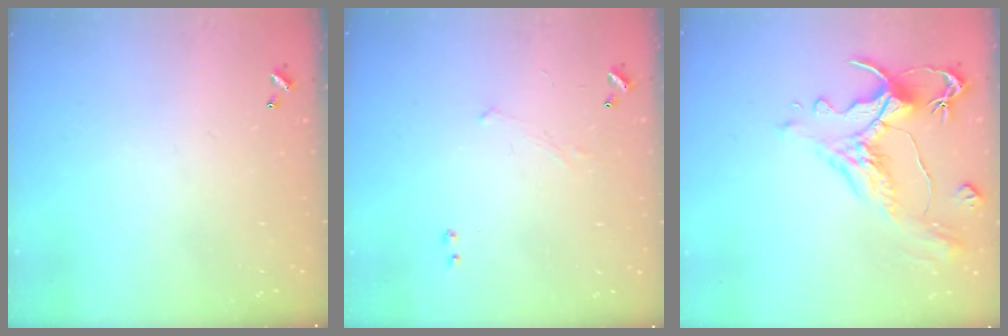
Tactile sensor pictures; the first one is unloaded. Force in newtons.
{"total": 1.2, "press": 1.1, "slide": 0.5}
{"total": 1.5, "press": 0.1, "slide": 1.5}